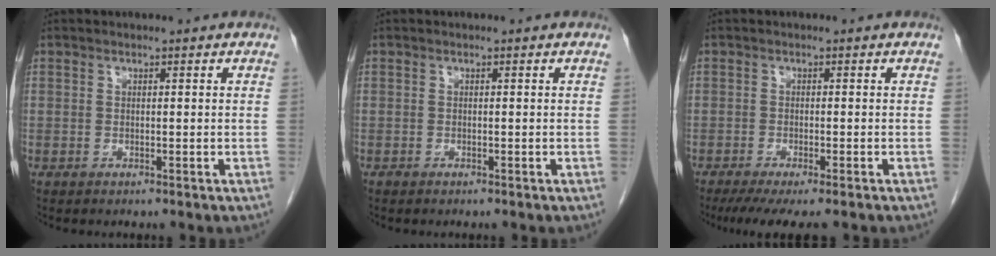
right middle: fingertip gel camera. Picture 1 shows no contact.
{"total": 0.0}
{"total": 7.6, "force": [-6.0, 0.8, 4.6], "torque": [-0.063, -0.018, -0.092]}